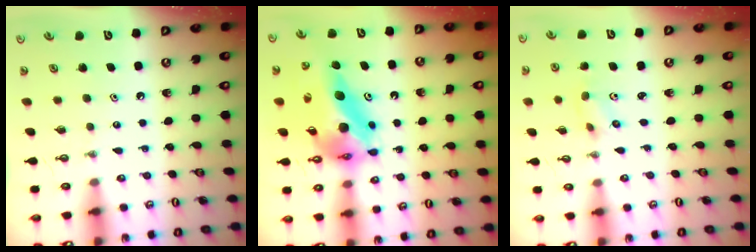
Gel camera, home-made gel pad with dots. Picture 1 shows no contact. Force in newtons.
{"total": 18.5, "press": 18.4, "slide": 1.9}
{"total": 2.5, "press": 2.2, "slide": 1.2}